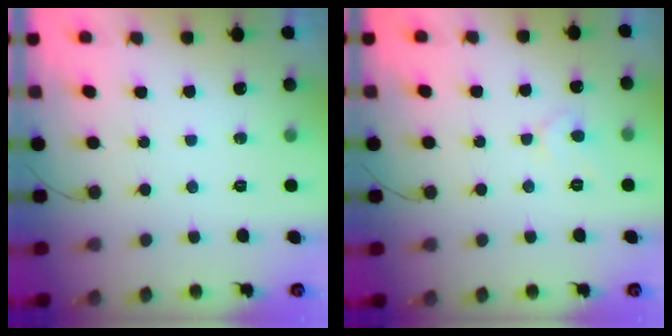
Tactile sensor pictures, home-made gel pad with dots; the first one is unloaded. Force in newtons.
{"total": 4.4, "press": 4.4, "slide": 0.6}